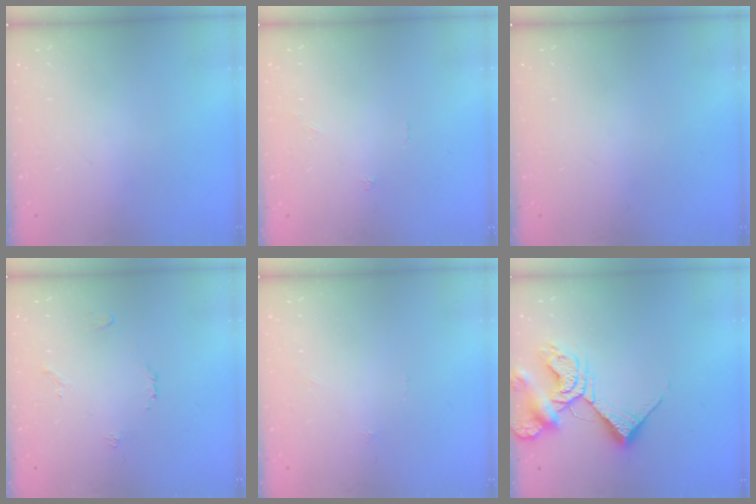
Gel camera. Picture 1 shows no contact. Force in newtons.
{"total": 0.0}
{"total": 0.0}
{"total": 3.0, "press": 3.0, "slide": 0.7}
{"total": 0.0}
{"total": 11.6, "press": 11.6, "slide": 1.4}